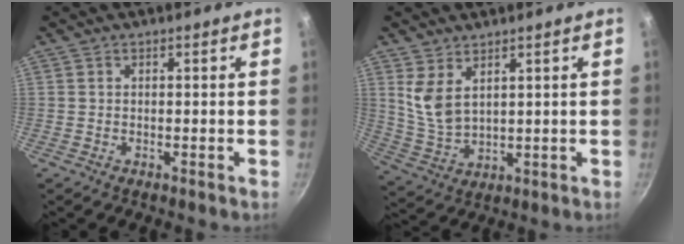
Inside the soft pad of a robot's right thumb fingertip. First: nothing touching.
{"total": 7.1, "force": [3.5, 3.8, 4.8], "torque": [-0.088, -0.033, 0.081]}